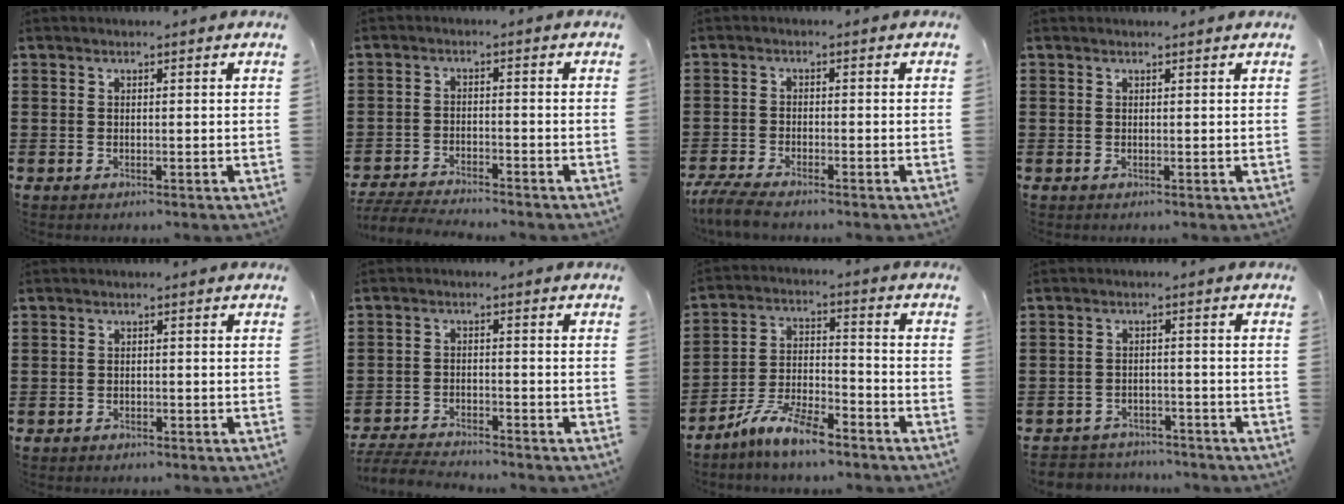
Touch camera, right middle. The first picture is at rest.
{"total": 4.4, "force": [-4.3, 0.4, 0.7], "torque": [-0.026, -0.007, -0.092]}
{"total": 4.1, "force": [-3.8, 0.4, 1.5], "torque": [-0.043, -0.013, -0.080]}
{"total": 0.0}
{"total": 1.2, "force": [-1.1, 0.6, -0.1], "torque": [0.001, 0.001, -0.025]}
{"total": 4.5, "force": [-4.4, 0.5, 0.6], "torque": [-0.024, -0.003, -0.095]}
{"total": 8.8, "force": [-7.5, 1.7, 4.3], "torque": [-0.094, 0.006, -0.145]}
{"total": 3.4, "force": [-3.3, 0.7, -0.4], "torque": [-0.002, -0.001, -0.073]}